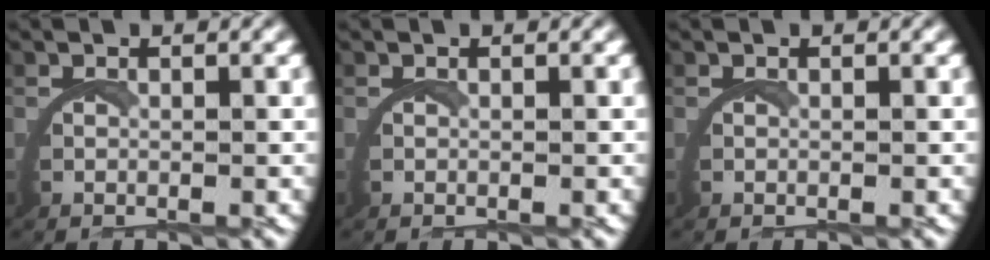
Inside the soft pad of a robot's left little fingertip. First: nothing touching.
{"total": 0.0}
{"total": 0.0}